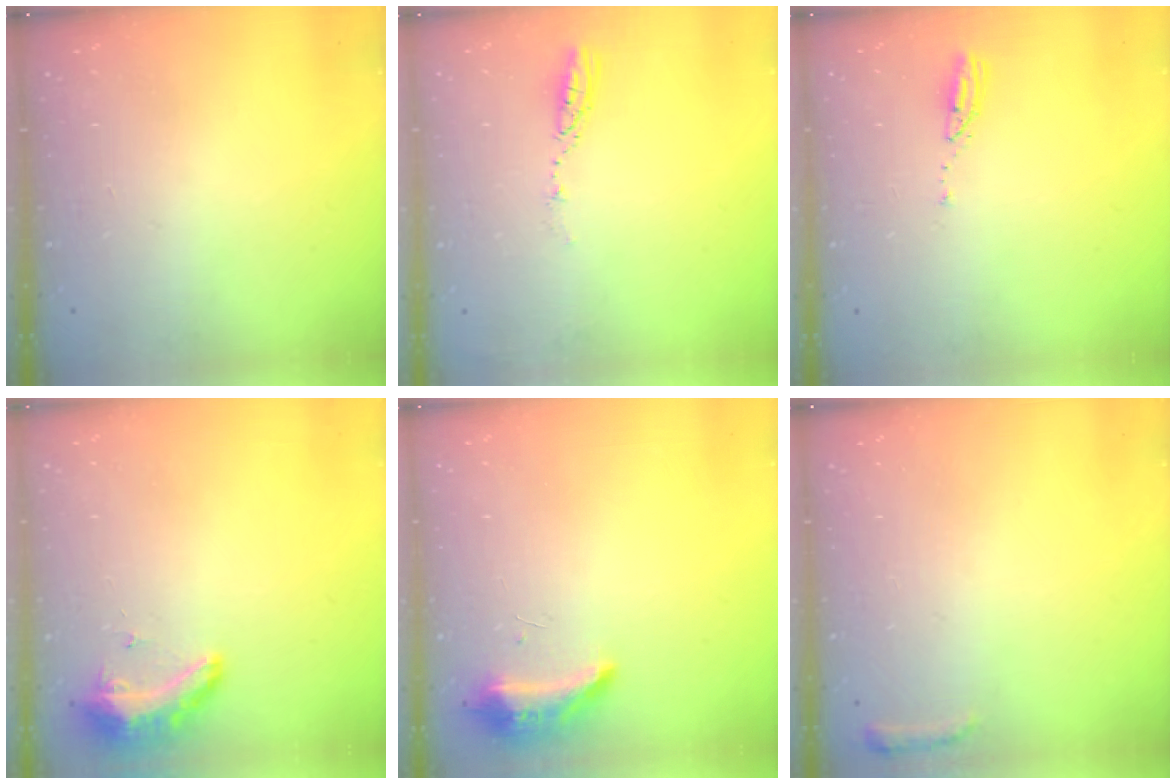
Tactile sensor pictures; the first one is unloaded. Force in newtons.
{"total": 3.5, "press": 3.5, "slide": 0.3}
{"total": 3.0, "press": 2.9, "slide": 0.3}
{"total": 16.2, "press": 11.0, "slide": 11.9}
{"total": 8.5, "press": 8.4, "slide": 1.6}
{"total": 4.7, "press": 4.6, "slide": 0.9}